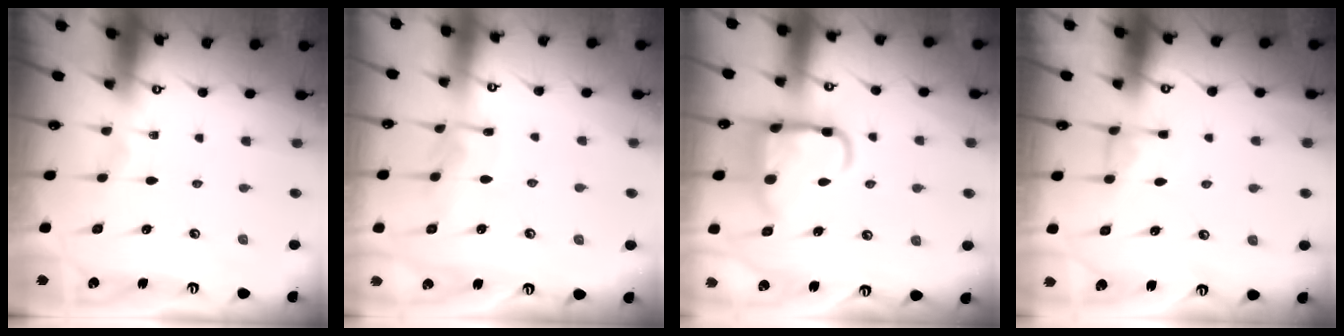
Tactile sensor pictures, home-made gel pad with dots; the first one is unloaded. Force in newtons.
{"total": 6.3, "press": 6.3, "slide": 0.5}
{"total": 14.4, "press": 14.3, "slide": 1.6}
{"total": 3.4, "press": 3.4, "slide": 0.7}